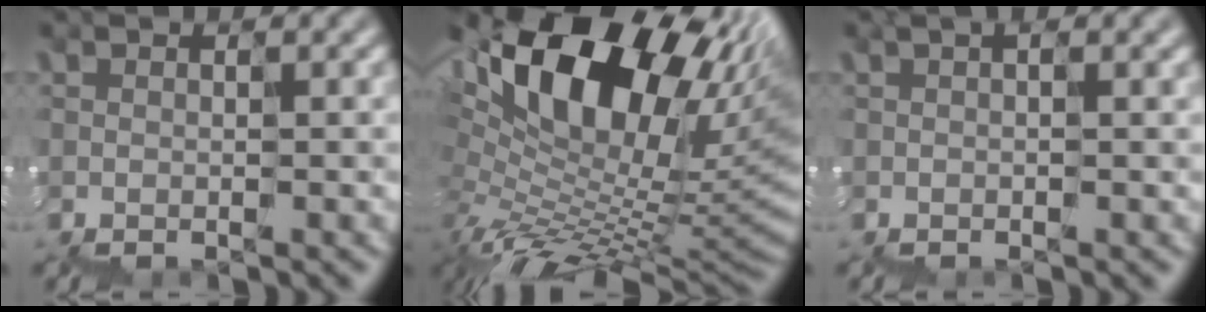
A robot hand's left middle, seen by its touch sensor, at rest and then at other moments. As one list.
[{"total": 14.8, "force": [5.5, 8.1, 11.2], "torque": [-0.192, 0.024, 0.099]}, {"total": 1.3, "force": [0.5, 0.4, 1.1], "torque": [-0.010, 0.007, 0.005]}]